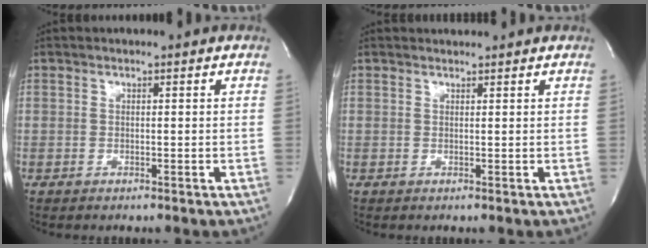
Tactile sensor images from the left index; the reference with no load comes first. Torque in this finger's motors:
{"motor_torque": [0.09, -0.03, -0.06, 0.01]}